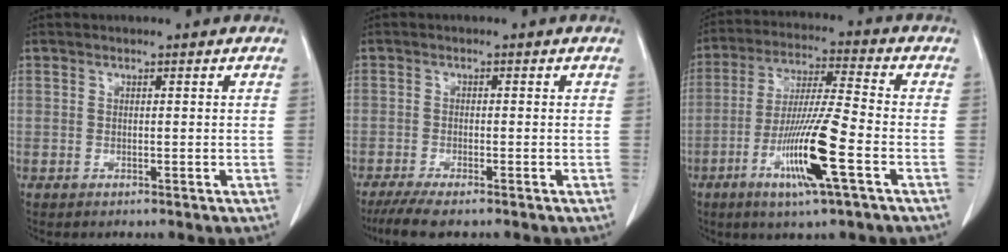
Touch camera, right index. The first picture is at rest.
{"total": 5.2, "force": [-4.0, 0.5, 3.2], "torque": [-0.056, -0.012, -0.066]}
{"total": 12.9, "force": [-5.0, -0.1, 11.9], "torque": [-0.234, -0.014, -0.093]}